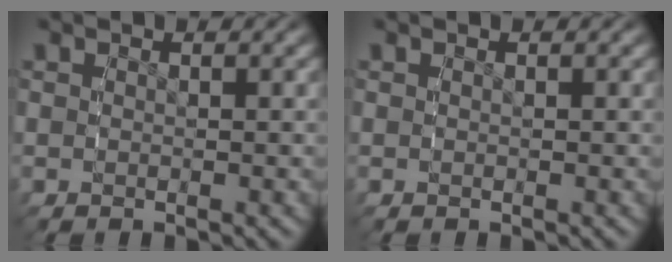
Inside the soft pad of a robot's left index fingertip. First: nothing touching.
{"total": 0.0}